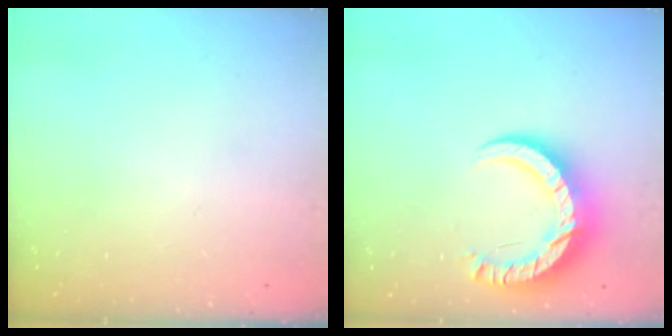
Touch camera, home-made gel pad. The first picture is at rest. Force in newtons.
{"total": 11.9, "press": 11.8, "slide": 0.9}